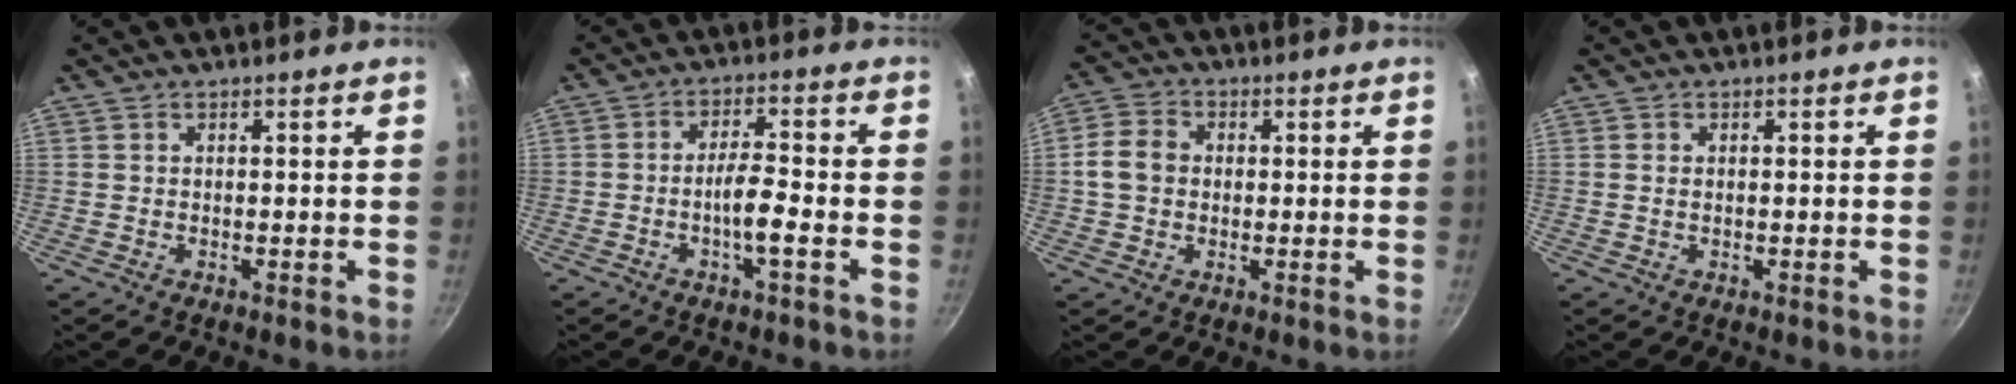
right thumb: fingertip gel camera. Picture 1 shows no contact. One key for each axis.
{"total": 5.3, "fx": -2.1, "fy": 1.0, "fz": 4.8, "tx": -0.088, "ty": 0.026, "tz": -0.040}
{"total": 6.4, "fx": 0.2, "fy": 5.2, "fz": 3.7, "tx": -0.056, "ty": 0.012, "tz": -0.010}
{"total": 1.1, "fx": 0.1, "fy": 0.8, "fz": 0.7, "tx": -0.013, "ty": 0.002, "tz": 0.001}